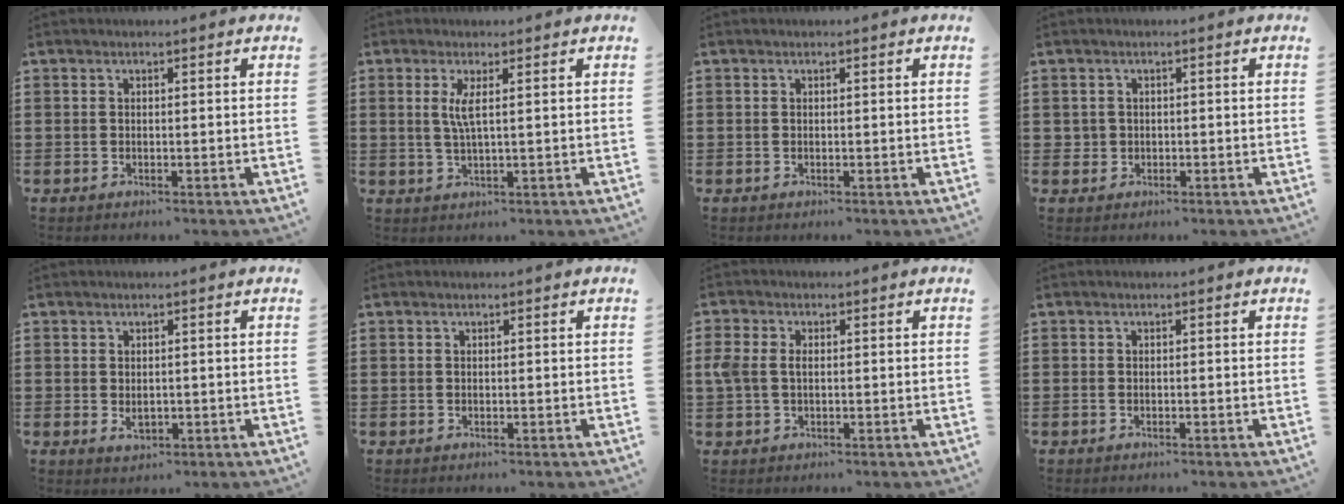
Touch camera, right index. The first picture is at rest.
{"total": 3.0, "force": [0.8, 0.0, 2.9], "torque": [-0.060, -0.004, 0.011]}
{"total": 0.0}
{"total": 1.3, "force": [-0.2, 1.2, 0.2], "torque": [-0.009, 0.003, -0.005]}
{"total": 1.7, "force": [-0.1, 1.0, 1.3], "torque": [-0.025, 0.003, -0.002]}
{"total": 0.0}
{"total": 2.9, "force": [0.2, 2.0, 2.1], "torque": [-0.060, 0.003, -0.002]}
{"total": 0.5, "force": [-0.5, 0.2, 0.2], "torque": [-0.006, -0.002, -0.009]}